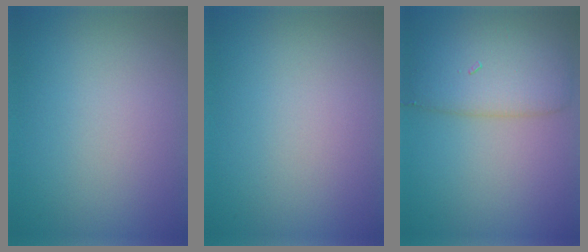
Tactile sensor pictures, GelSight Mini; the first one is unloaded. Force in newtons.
{"total": 0.0}
{"total": 4.9, "press": 4.9, "slide": 0.2}